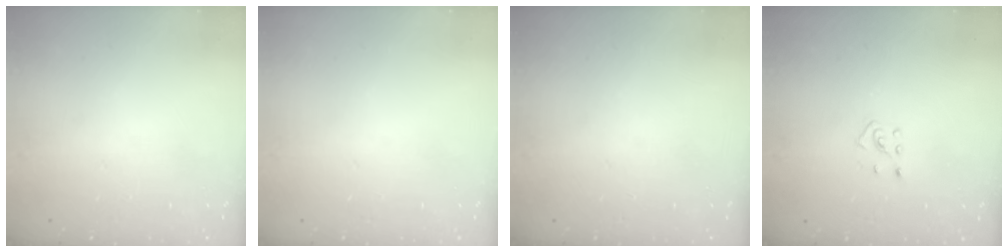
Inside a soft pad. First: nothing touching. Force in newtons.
{"total": 0.0}
{"total": 0.0}
{"total": 2.7, "press": 2.6, "slide": 0.9}